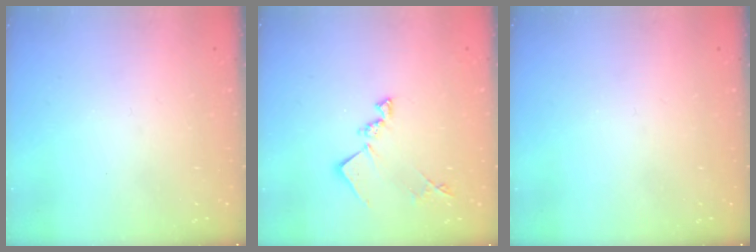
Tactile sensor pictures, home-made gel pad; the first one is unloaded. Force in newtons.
{"total": 12.5, "press": 12.5, "slide": 0.3}
{"total": 0.0}